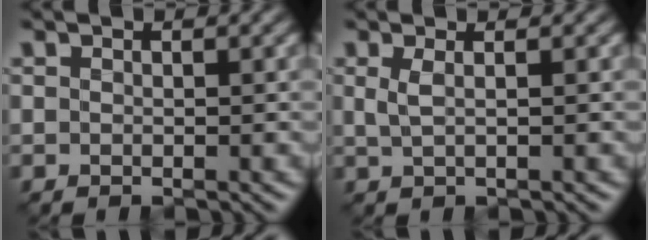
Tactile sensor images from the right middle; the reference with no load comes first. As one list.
[{"total": 1.4, "force": [0.2, 0.5, 1.2], "torque": [-0.020, -0.003, 0.002]}]